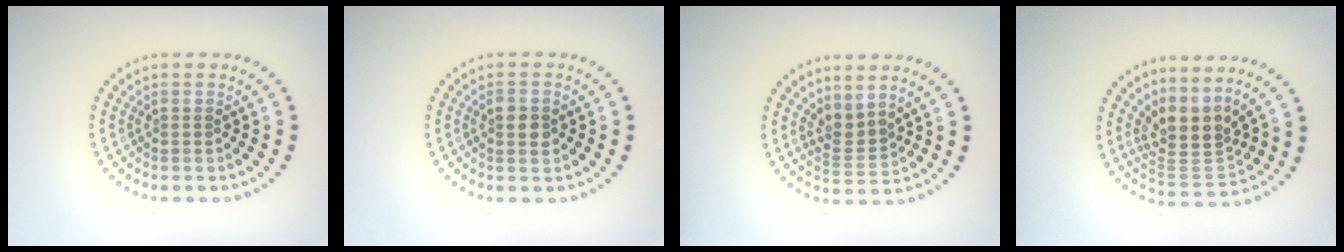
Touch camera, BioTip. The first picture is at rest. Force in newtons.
{"total": 1.7, "press": 1.7, "slide": 0.2}
{"total": 2.1, "press": 1.5, "slide": 1.6}
{"total": 4.0, "press": 3.1, "slide": 2.5}